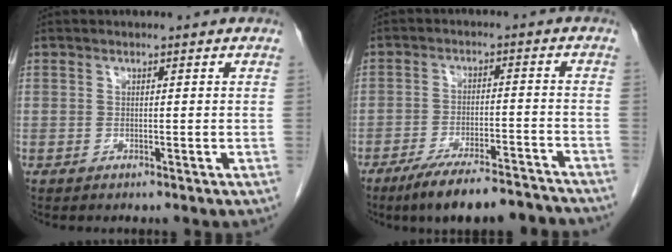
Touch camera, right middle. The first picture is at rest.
{"total": 13.8, "force": [-12.0, 2.0, 6.5], "torque": [-0.093, 0.007, -0.176]}